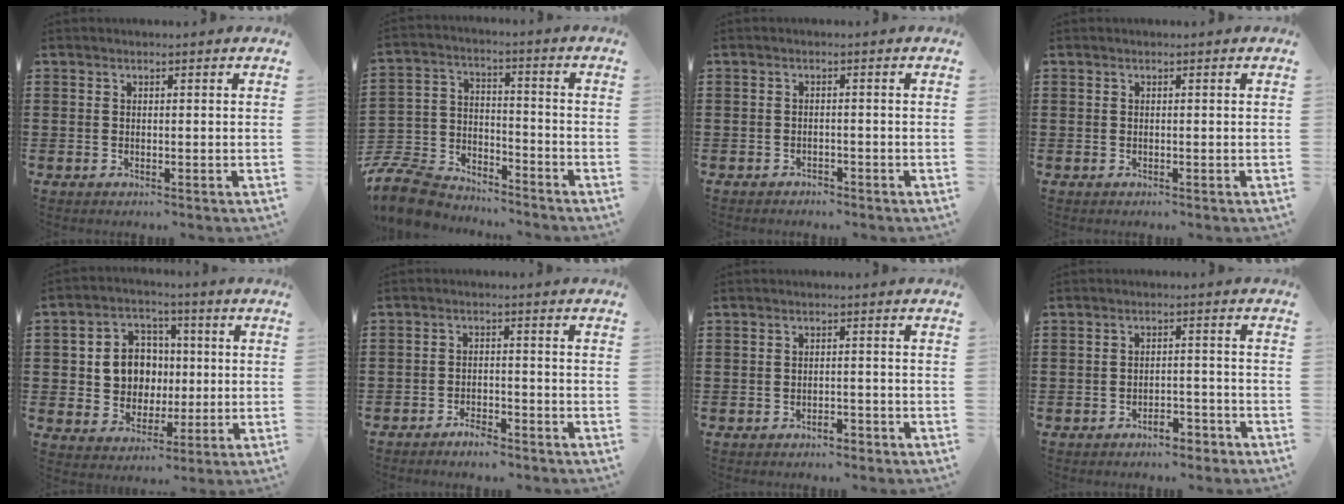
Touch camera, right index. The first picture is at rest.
{"total": 9.7, "force": [-9.1, 2.6, 2.0], "torque": [-0.062, 0.019, -0.186]}
{"total": 1.3, "force": [-1.2, 0.3, 0.0], "torque": [-0.006, 0.002, -0.027]}
{"total": 0.0}
{"total": 7.1, "force": [0.5, 6.5, 2.6], "torque": [-0.071, 0.017, 0.009]}
{"total": 2.8, "force": [-2.7, 0.5, 0.5], "torque": [-0.015, 0.005, -0.055]}
{"total": 1.8, "force": [-1.7, 0.3, 0.5], "torque": [-0.016, -0.006, -0.033]}
{"total": 3.4, "force": [-3.1, 0.8, 1.2], "torque": [-0.023, 0.004, -0.061]}